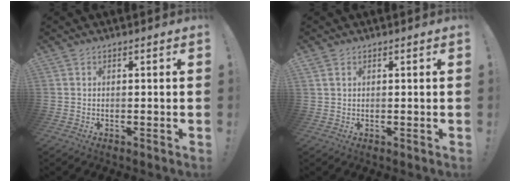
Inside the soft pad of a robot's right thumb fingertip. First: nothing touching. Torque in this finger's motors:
{"motor_torque": [-0.16, -0.06, 0.10, 0.17, 0.11]}